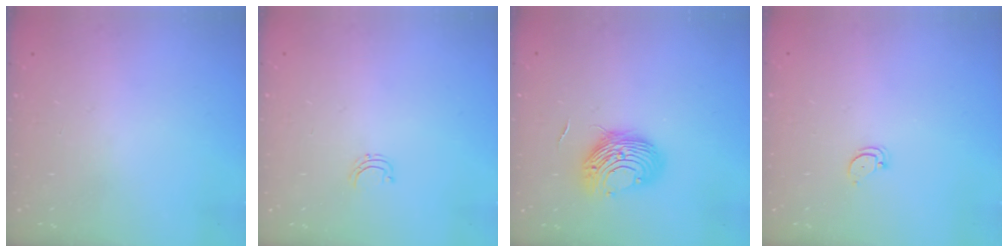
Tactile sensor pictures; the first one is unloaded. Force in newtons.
{"total": 3.8, "press": 3.8, "slide": 0.2}
{"total": 10.4, "press": 10.4, "slide": 0.4}
{"total": 2.6, "press": 2.6, "slide": 0.1}